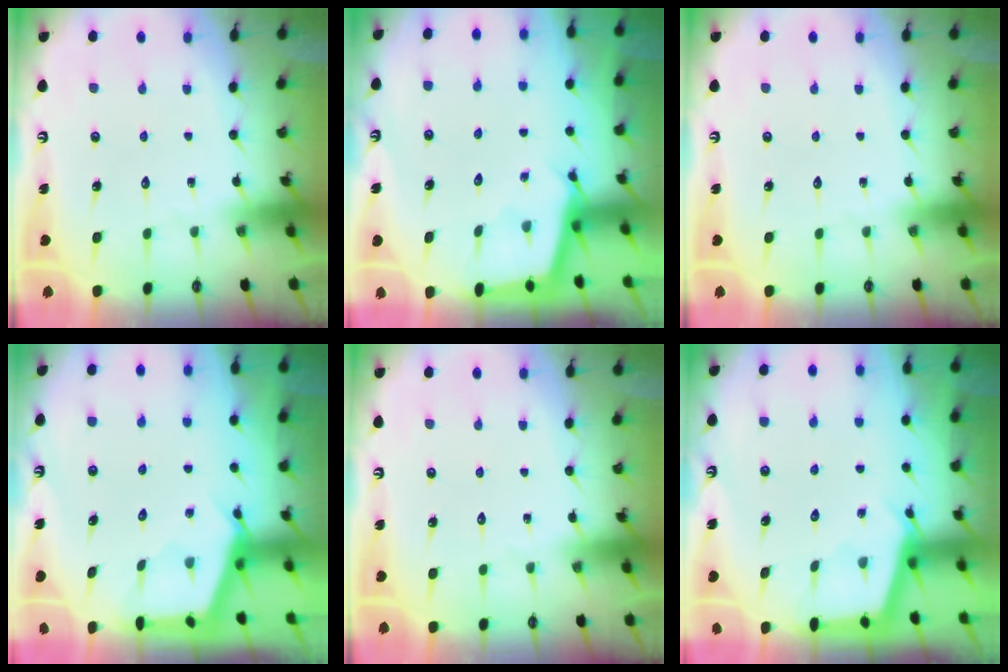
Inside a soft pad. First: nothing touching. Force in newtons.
{"total": 2.4, "press": 2.4, "slide": 0.2}
{"total": 0.0}
{"total": 2.9, "press": 2.8, "slide": 0.4}
{"total": 0.0}
{"total": 2.7, "press": 2.7, "slide": 0.3}